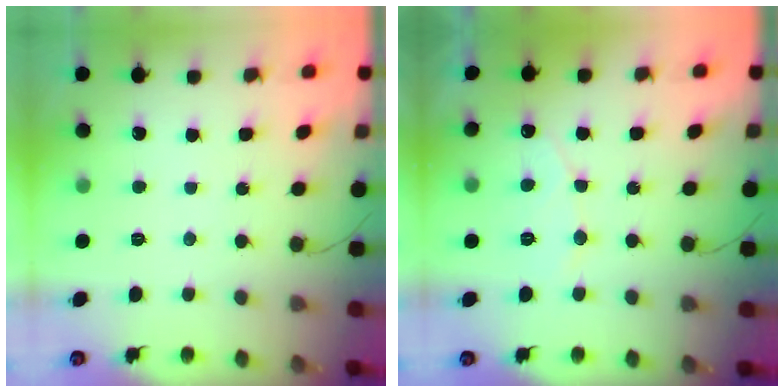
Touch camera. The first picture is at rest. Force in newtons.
{"total": 6.3, "press": 6.3, "slide": 0.2}